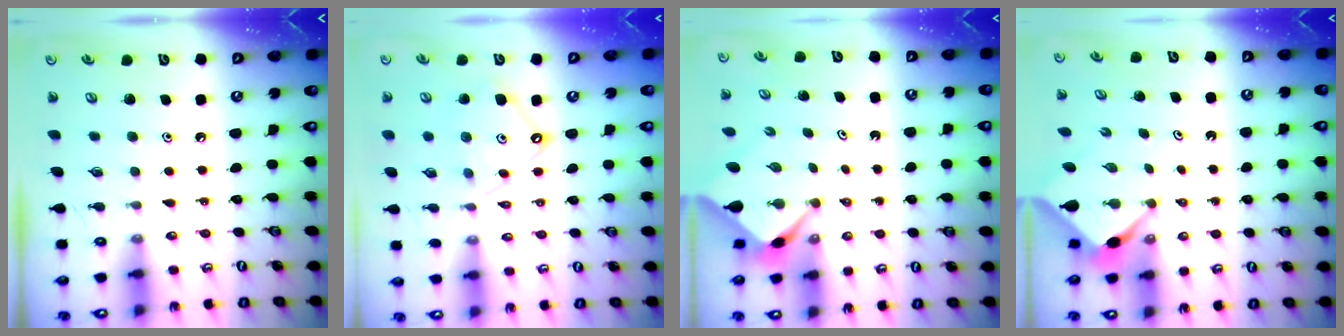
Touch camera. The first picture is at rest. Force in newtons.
{"total": 10.4, "press": 10.3, "slide": 1.0}
{"total": 2.6, "press": 2.6, "slide": 0.4}
{"total": 3.9, "press": 3.9, "slide": 0.3}